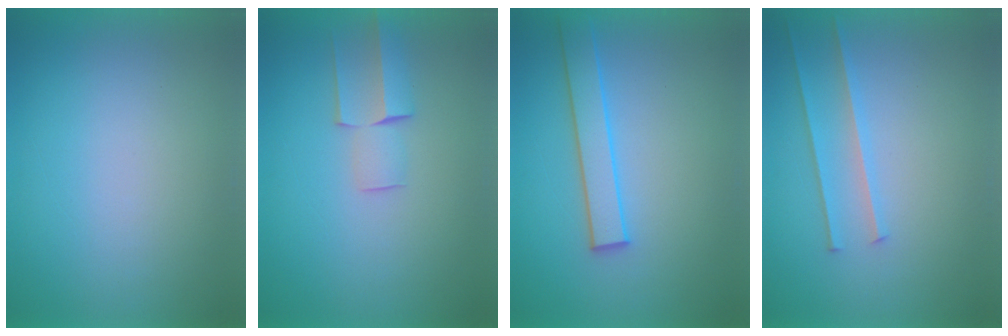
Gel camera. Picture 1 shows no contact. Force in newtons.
{"total": 2.6}
{"total": 2.7}
{"total": 2.2}